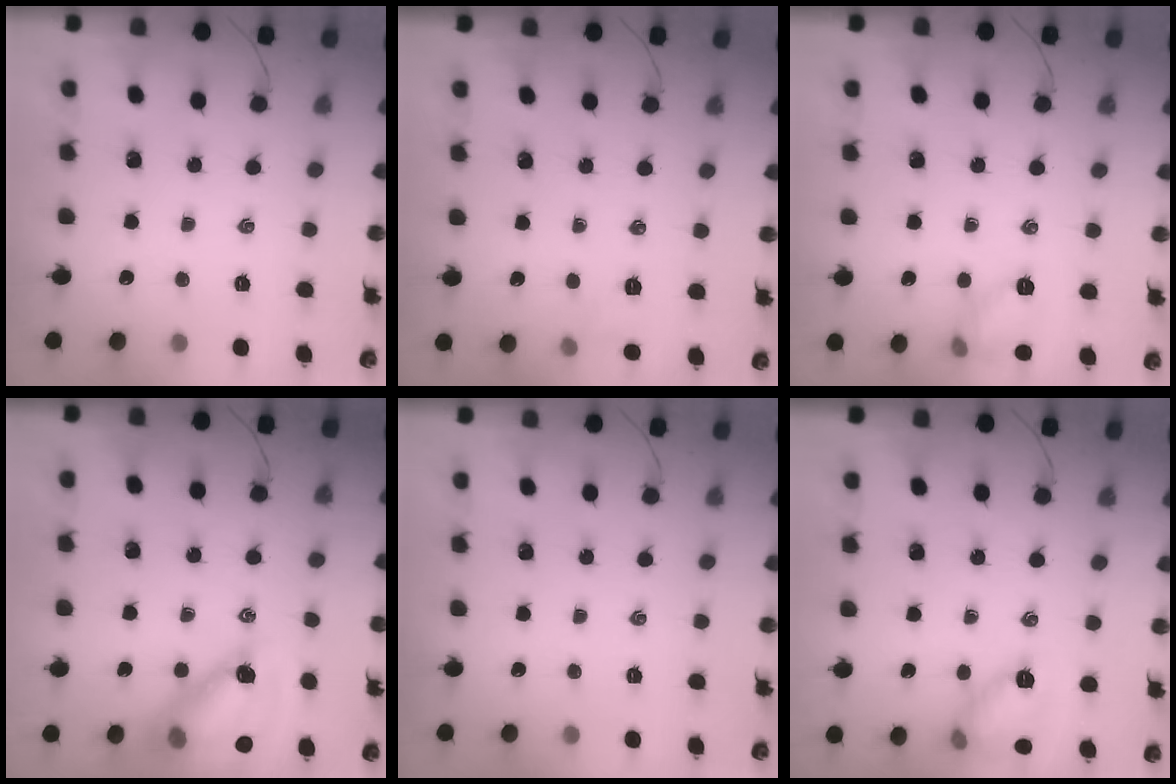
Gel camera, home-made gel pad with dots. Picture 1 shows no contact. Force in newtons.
{"total": 4.9, "press": 4.8, "slide": 1.1}
{"total": 7.8, "press": 7.5, "slide": 1.8}
{"total": 14.8, "press": 14.3, "slide": 4.1}
{"total": 0.0}
{"total": 10.2, "press": 10.1, "slide": 1.4}